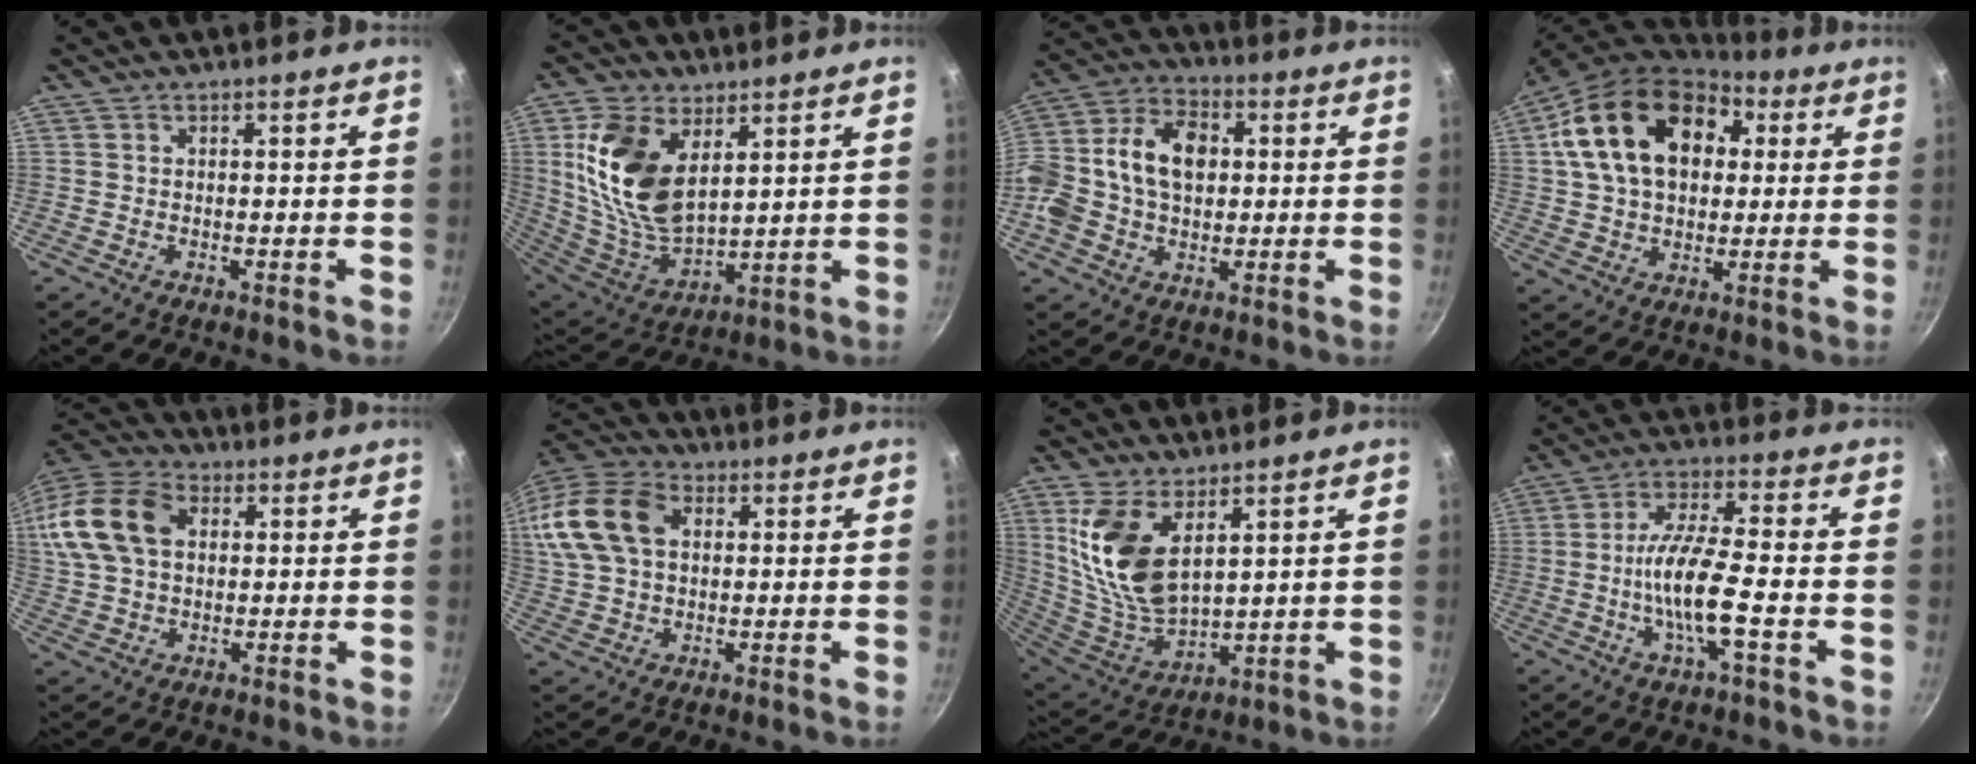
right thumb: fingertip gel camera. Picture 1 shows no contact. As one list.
[{"total": 17.7, "force": [5.9, 10.2, 13.3], "torque": [-0.254, -0.036, 0.127]}, {"total": 17.5, "force": [1.0, 12.6, 12.2], "torque": [-0.214, 0.035, 0.001]}, {"total": 20.9, "force": [5.9, 14.4, 14.0], "torque": [-0.217, 0.013, 0.089]}, {"total": 21.2, "force": [5.2, 14.9, 14.1], "torque": [-0.312, 0.033, 0.084]}, {"total": 21.7, "force": [5.5, 15.2, 14.4], "torque": [-0.328, 0.035, 0.091]}, {"total": 15.0, "force": [6.3, 7.7, 11.3], "torque": [-0.220, -0.049, 0.137]}, {"total": 10.7, "force": [-2.8, 2.3, 10.1], "torque": [-0.197, 0.022, -0.060]}]